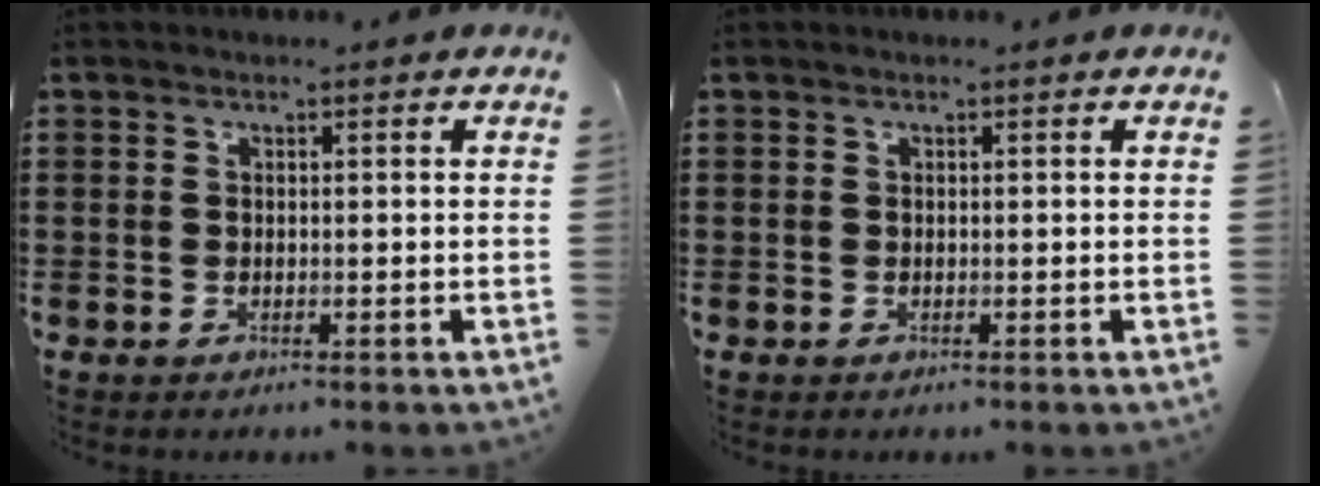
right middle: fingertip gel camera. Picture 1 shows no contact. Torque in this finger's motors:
{"motor_torque": [-0.05, 0.05, 0.02, -0.01]}